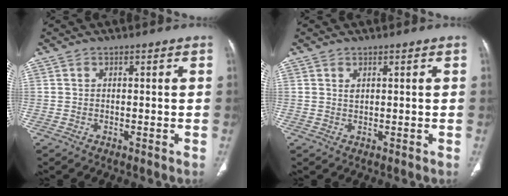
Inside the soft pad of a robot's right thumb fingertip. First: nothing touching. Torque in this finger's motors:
{"motor_torque": [0.37, 0.56, 0.25, 0.41, 0.02]}